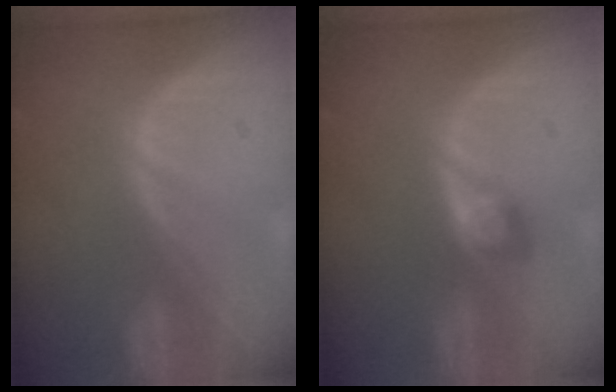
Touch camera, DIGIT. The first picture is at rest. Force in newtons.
{"total": 2.3, "press": 2.3, "slide": 0.2}